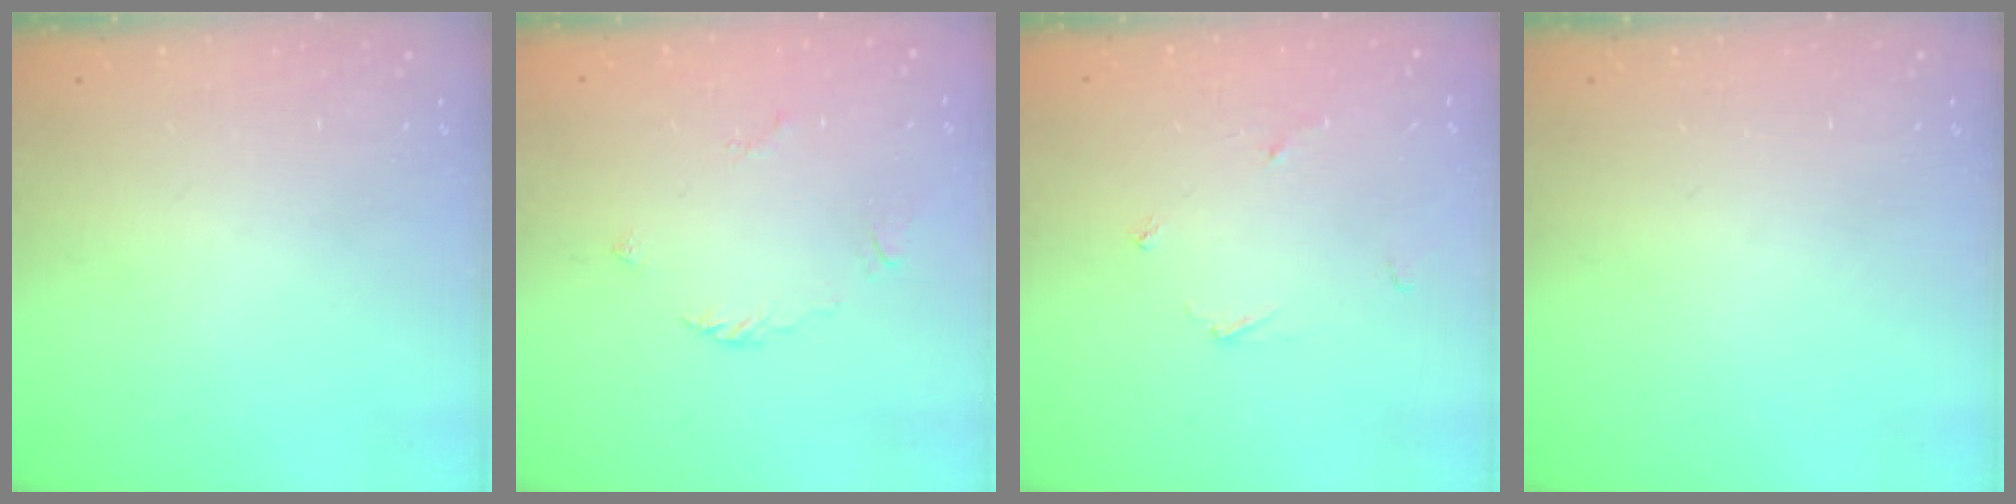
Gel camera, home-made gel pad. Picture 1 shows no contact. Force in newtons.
{"total": 2.7, "press": 2.6, "slide": 0.6}
{"total": 3.4, "press": 3.4, "slide": 0.3}
{"total": 0.0}